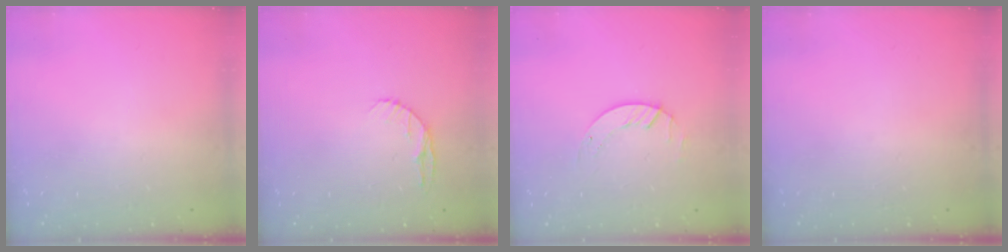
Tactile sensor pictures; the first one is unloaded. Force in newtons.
{"total": 5.8, "press": 5.7, "slide": 0.8}
{"total": 2.0, "press": 2.0, "slide": 0.2}
{"total": 0.0}